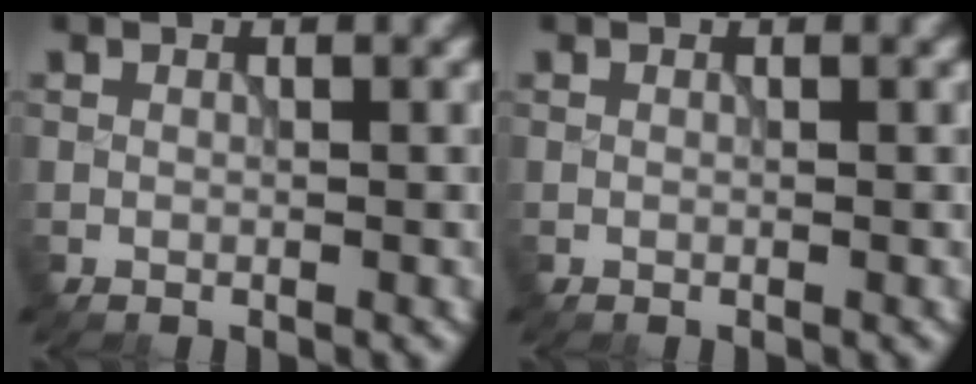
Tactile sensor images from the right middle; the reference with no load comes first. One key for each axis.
{"total": 0.0}